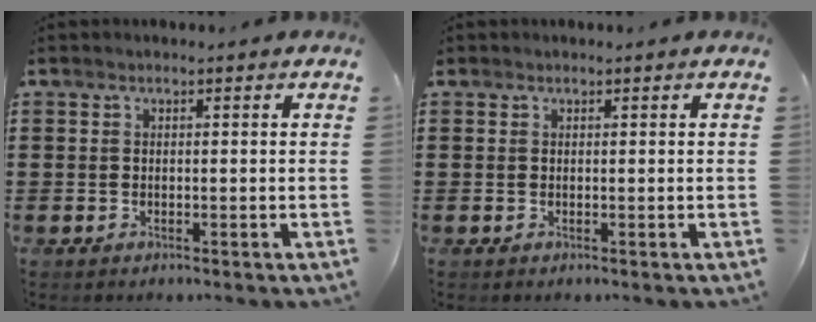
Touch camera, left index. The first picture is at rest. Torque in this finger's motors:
{"motor_torque": [0.01, -0.02, -0.13, -0.04]}